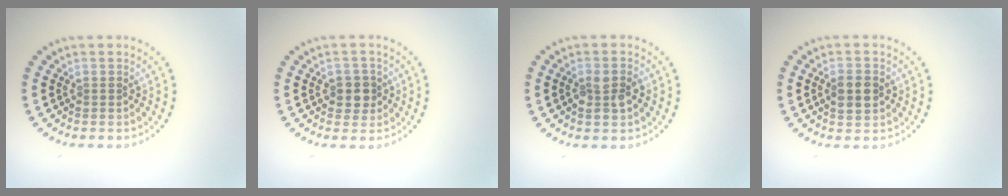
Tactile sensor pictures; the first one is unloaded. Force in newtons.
{"total": 2.1, "press": 2.0, "slide": 0.6}
{"total": 2.5, "press": 2.5, "slide": 0.4}
{"total": 2.8, "press": 2.8, "slide": 0.1}